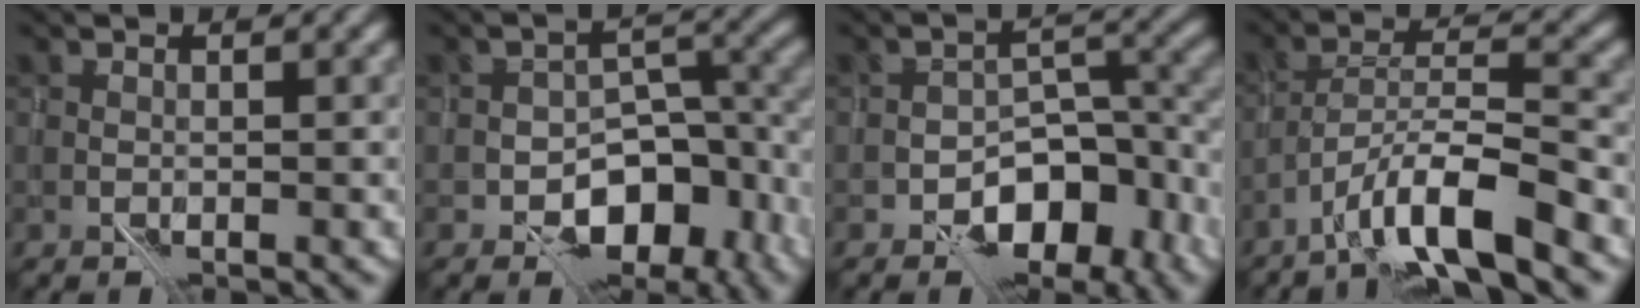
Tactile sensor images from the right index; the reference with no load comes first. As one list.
[{"total": 8.5, "force": [-4.2, 5.0, 5.4], "torque": [-0.046, -0.001, -0.064]}, {"total": 8.1, "force": [-4.7, 4.5, 4.8], "torque": [-0.034, 0.012, -0.077]}, {"total": 6.3, "force": [-4.5, 0.6, 4.3], "torque": [-0.071, 0.011, -0.083]}]